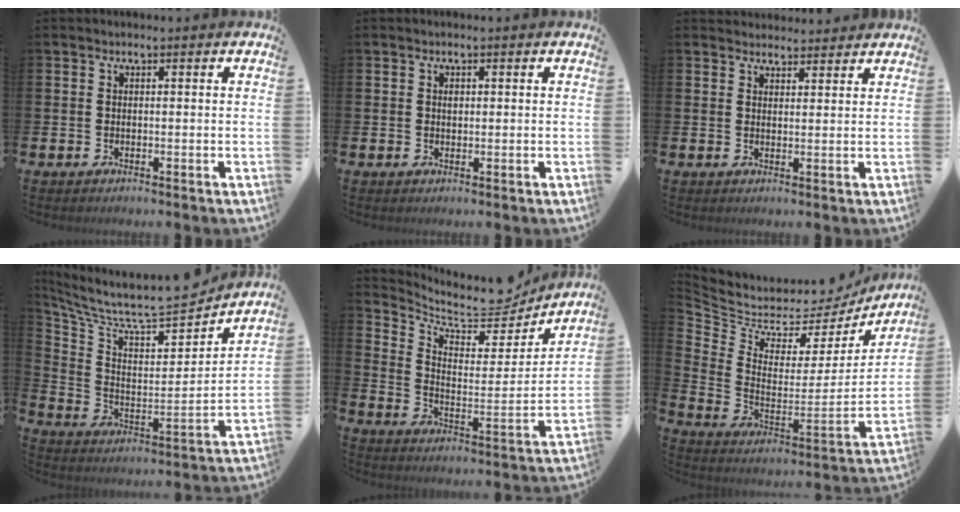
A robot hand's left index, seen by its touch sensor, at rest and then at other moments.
{"total": 0.7, "force": [0.4, 0.5, 0.4], "torque": [0.009, -0.003, 0.003]}
{"total": 2.9, "force": [2.7, 0.8, -0.3], "torque": [0.007, -0.014, 0.049]}
{"total": 8.8, "force": [8.1, 1.2, 3.1], "torque": [-0.106, -0.071, 0.132]}
{"total": 8.3, "force": [7.8, 2.4, 1.5], "torque": [-0.060, -0.069, 0.134]}
{"total": 5.9, "force": [5.0, 2.9, 1.2], "torque": [-0.066, -0.053, 0.084]}